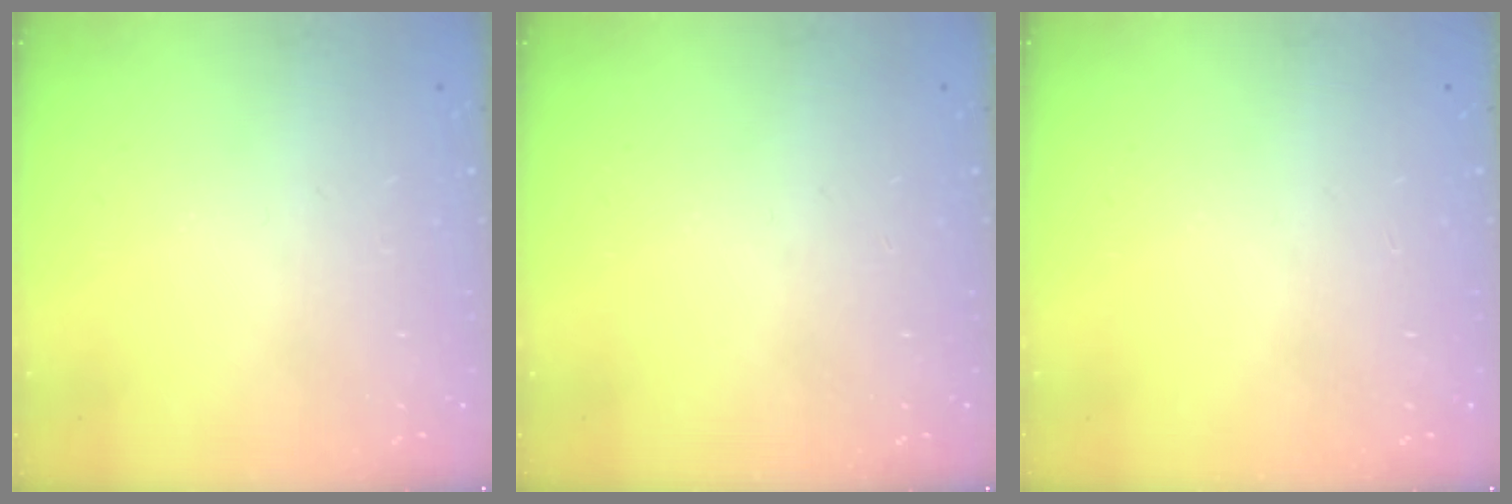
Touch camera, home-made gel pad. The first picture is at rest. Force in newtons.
{"total": 0.0}
{"total": 0.0}